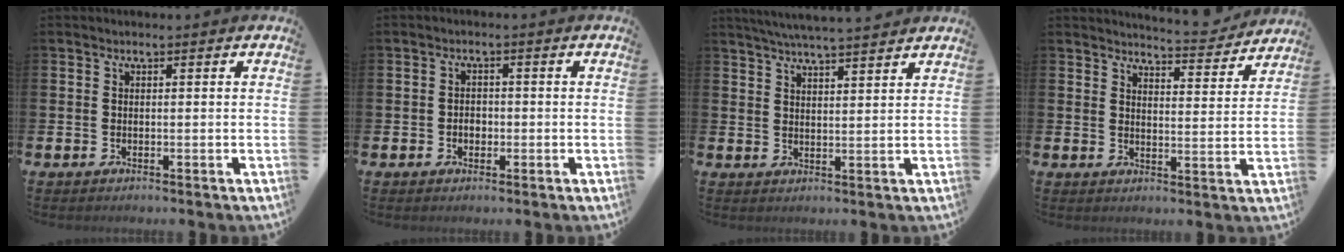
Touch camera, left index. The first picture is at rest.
{"total": 1.7, "force": [-0.4, 1.4, 0.9], "torque": [-0.009, 0.003, -0.013]}
{"total": 5.1, "force": [5.0, -0.2, 1.1], "torque": [-0.033, -0.020, 0.089]}
{"total": 5.2, "force": [5.1, 0.3, 0.6], "torque": [-0.008, -0.041, 0.086]}